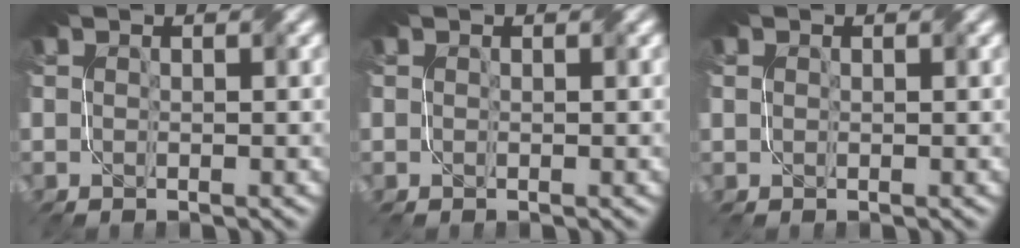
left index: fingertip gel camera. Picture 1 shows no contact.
{"total": 0.0}
{"total": 0.6, "force": [0.4, 0.5, -0.1], "torque": [0.000, 0.004, 0.008]}